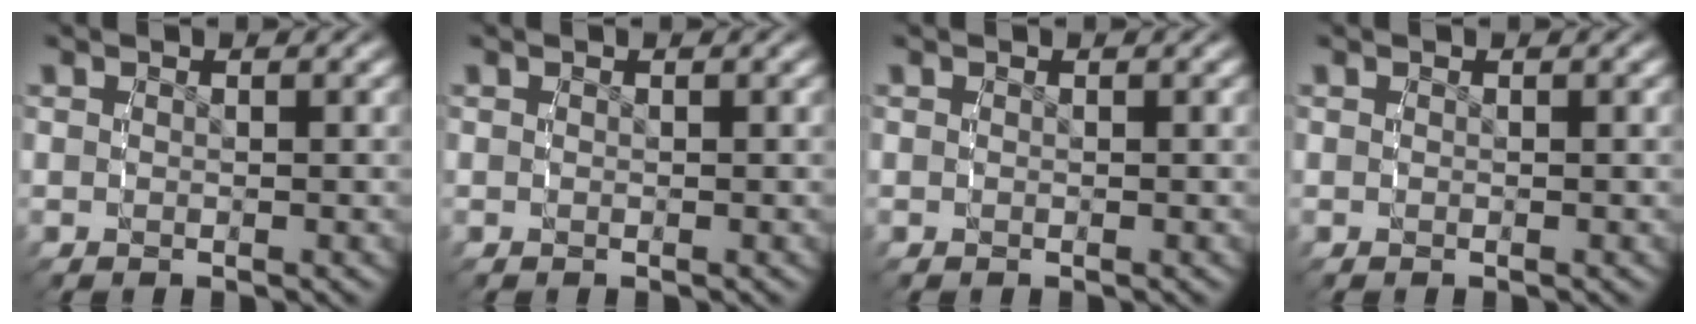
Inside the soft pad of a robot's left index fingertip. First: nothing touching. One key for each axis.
{"total": 0.0}
{"total": 0.0}
{"total": 0.0}